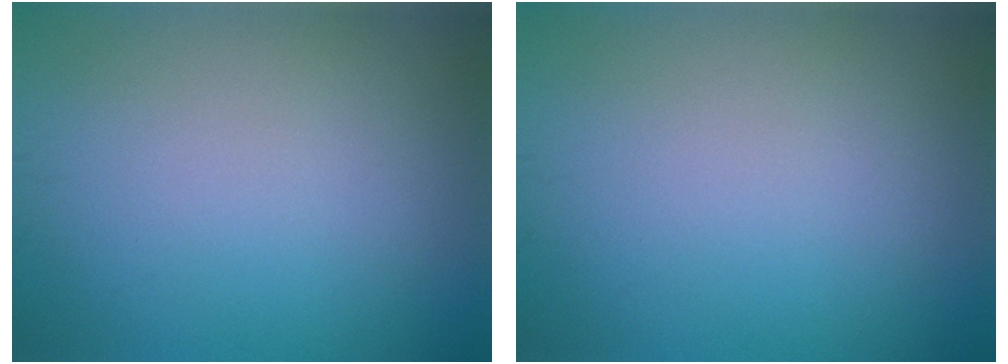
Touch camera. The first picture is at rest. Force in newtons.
{"total": 0.0}